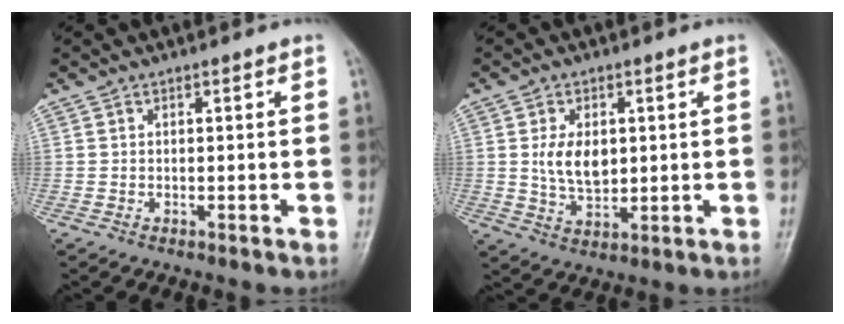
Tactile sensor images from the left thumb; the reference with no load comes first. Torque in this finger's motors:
{"motor_torque": [0.12, 0.29, 0.21, 0.00, 0.03]}